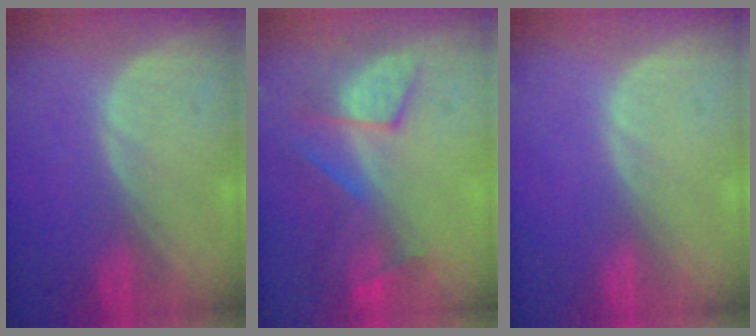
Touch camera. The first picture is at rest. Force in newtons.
{"total": 7.6, "press": 7.1, "slide": 2.6}
{"total": 0.0}